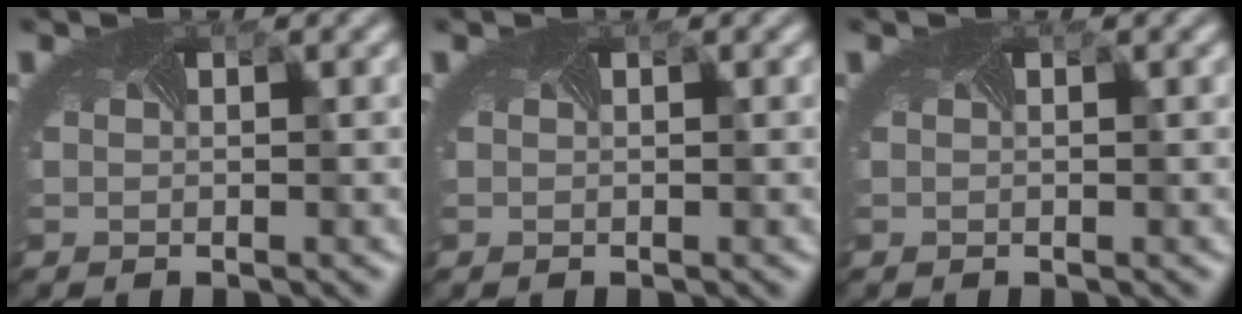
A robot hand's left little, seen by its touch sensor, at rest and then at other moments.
{"total": 0.0}
{"total": 0.0}